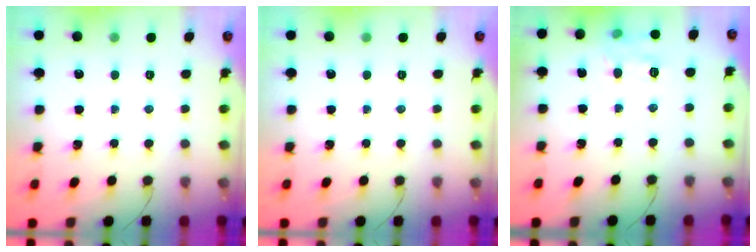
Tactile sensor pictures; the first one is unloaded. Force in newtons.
{"total": 0.0}
{"total": 10.0, "press": 9.9, "slide": 0.8}